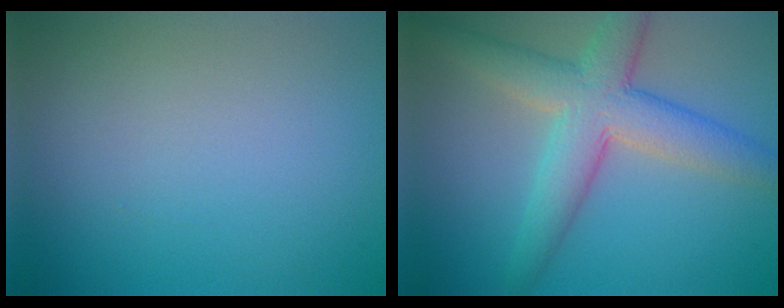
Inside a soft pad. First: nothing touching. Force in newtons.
{"total": 6.5, "press": 6.5, "slide": 0.4}